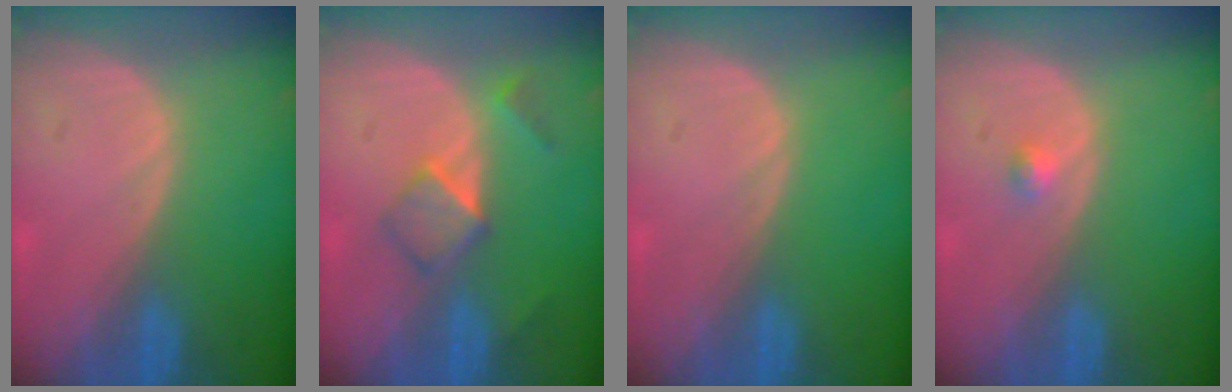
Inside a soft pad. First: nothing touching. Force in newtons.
{"total": 5.2, "press": 4.5, "slide": 2.6}
{"total": 0.0}
{"total": 1.2, "press": 1.1, "slide": 0.6}